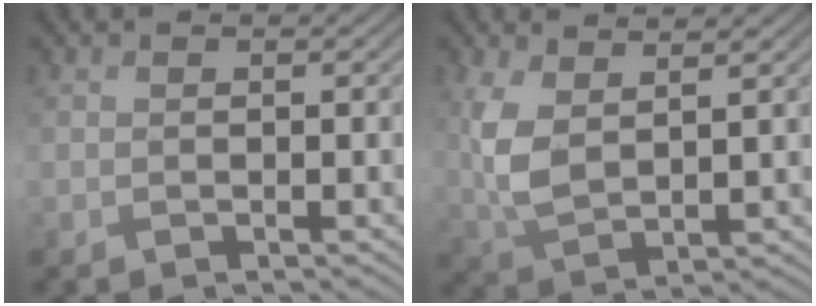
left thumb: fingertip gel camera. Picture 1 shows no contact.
{"total": 5.9, "force": [3.1, 2.4, 4.5], "torque": [-0.116, 0.004, 0.060]}